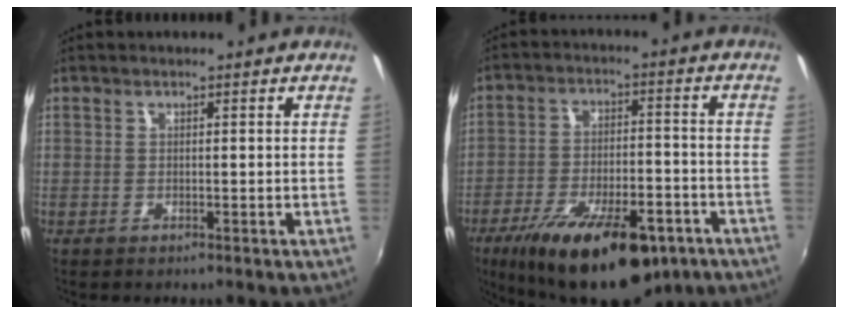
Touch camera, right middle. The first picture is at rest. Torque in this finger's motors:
{"motor_torque": [1.68, -0.45, 0.77, 0.21]}